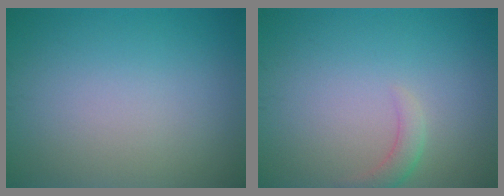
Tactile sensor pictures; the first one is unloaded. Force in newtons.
{"total": 1.6, "press": 1.6, "slide": 0.3}